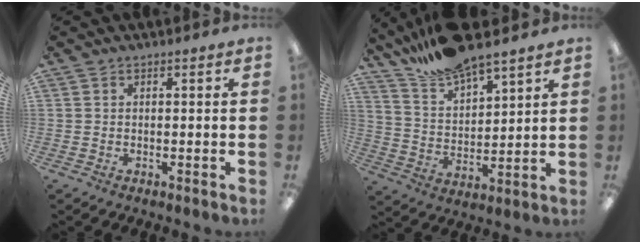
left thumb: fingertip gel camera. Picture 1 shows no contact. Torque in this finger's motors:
{"motor_torque": [0.30, 0.10, -0.11, -0.27, 0.05]}